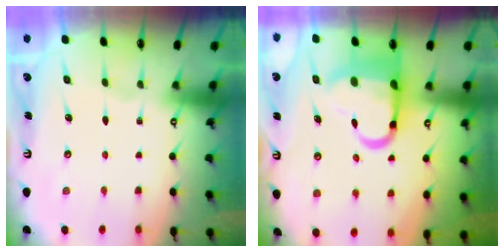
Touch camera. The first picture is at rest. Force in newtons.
{"total": 13.7, "press": 13.5, "slide": 2.6}